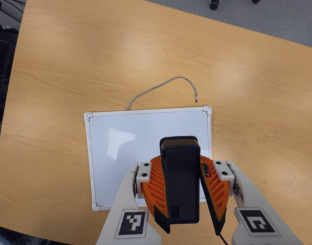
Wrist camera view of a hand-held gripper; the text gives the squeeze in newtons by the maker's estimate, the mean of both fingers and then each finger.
{"total": 11.3, "left": 10.4, "right": 12.2}